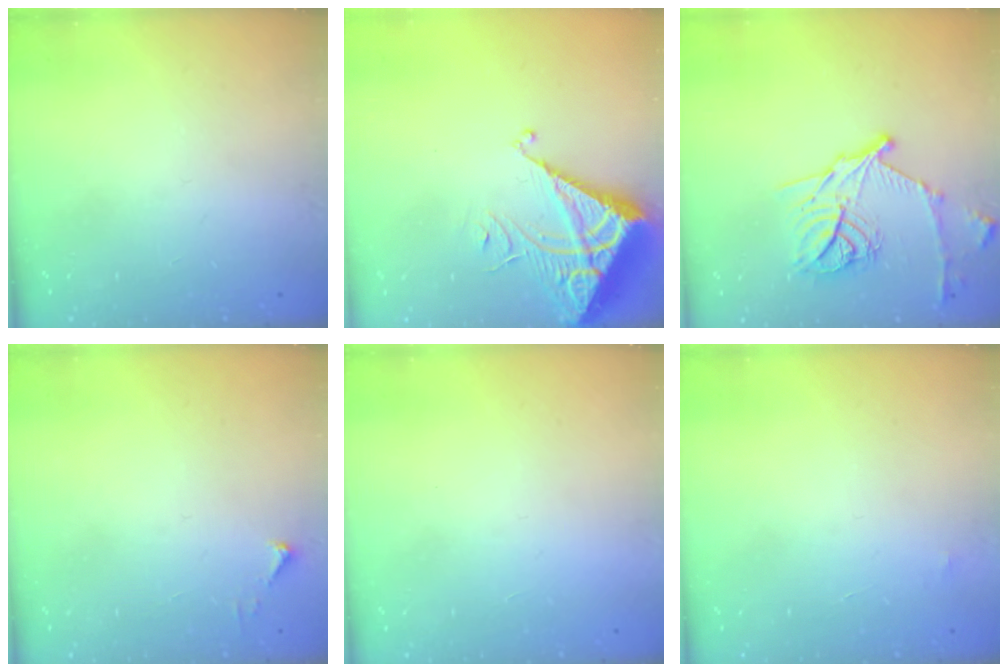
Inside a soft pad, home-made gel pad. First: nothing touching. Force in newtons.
{"total": 7.0, "press": 7.0, "slide": 0.6}
{"total": 16.4, "press": 16.3, "slide": 1.0}
{"total": 2.5, "press": 2.5, "slide": 0.3}
{"total": 1.5, "press": 1.5, "slide": 0.1}
{"total": 4.0, "press": 4.0, "slide": 0.2}